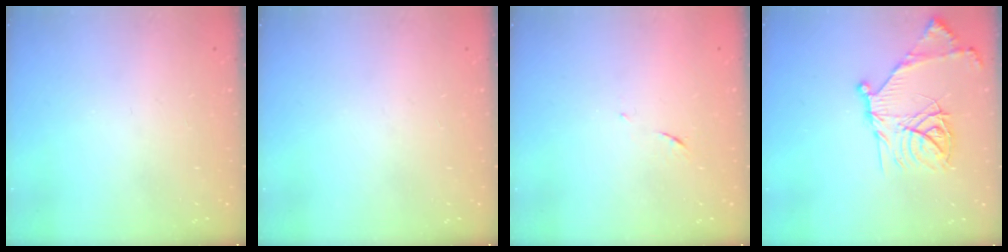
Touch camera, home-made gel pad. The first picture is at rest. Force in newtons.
{"total": 0.0}
{"total": 5.1, "press": 5.1, "slide": 0.4}
{"total": 19.2, "press": 19.1, "slide": 1.7}